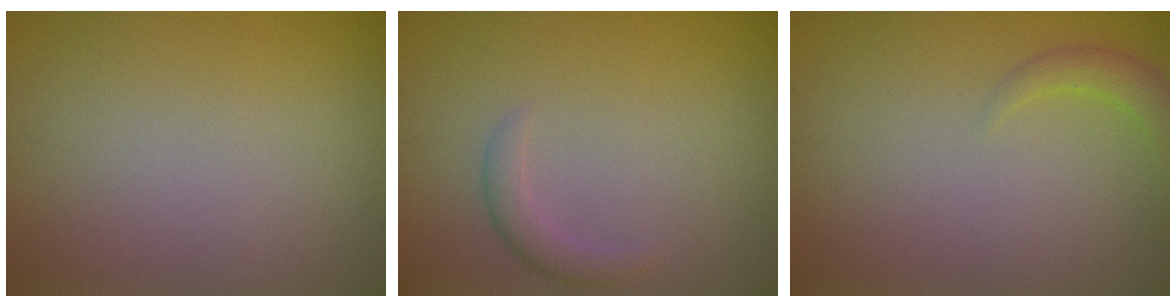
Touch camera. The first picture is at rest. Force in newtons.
{"total": 1.7, "press": 1.7, "slide": 0.1}
{"total": 2.0, "press": 1.9, "slide": 0.1}